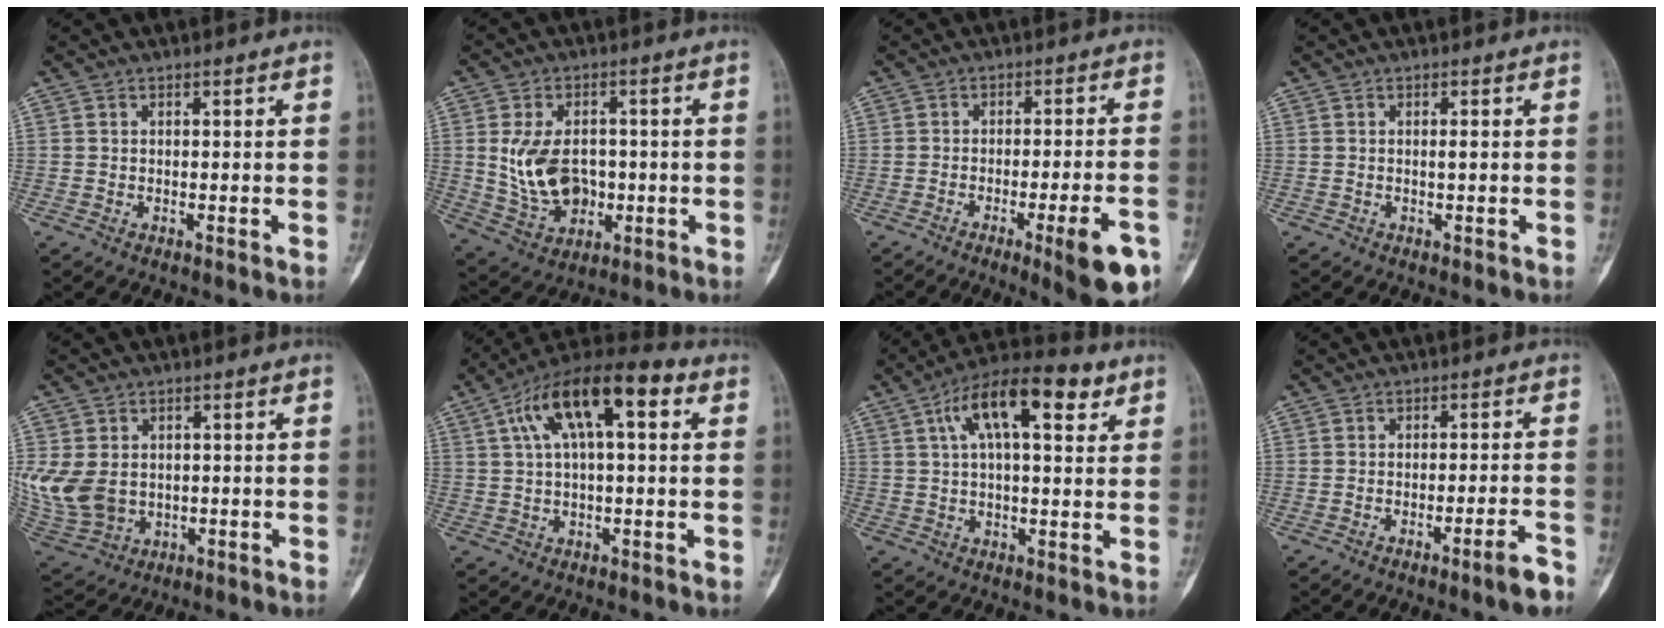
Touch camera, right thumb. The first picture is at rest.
{"total": 11.6, "force": [-0.1, 8.1, 8.2], "torque": [-0.128, 0.001, 0.014]}
{"total": 10.5, "force": [-5.1, 1.8, 9.0], "torque": [-0.111, 0.015, -0.064]}
{"total": 0.7, "force": [0.0, 0.1, 0.7], "torque": [-0.010, 0.000, -0.001]}
{"total": 12.8, "force": [-0.2, 10.1, 7.9], "torque": [-0.175, -0.001, 0.022]}
{"total": 15.5, "force": [4.9, 6.1, 13.4], "torque": [-0.220, 0.037, 0.074]}
{"total": 14.4, "force": [5.9, 5.7, 11.8], "torque": [-0.178, 0.020, 0.088]}
{"total": 4.4, "force": [-3.1, 0.1, 3.1], "torque": [-0.046, 0.022, -0.046]}